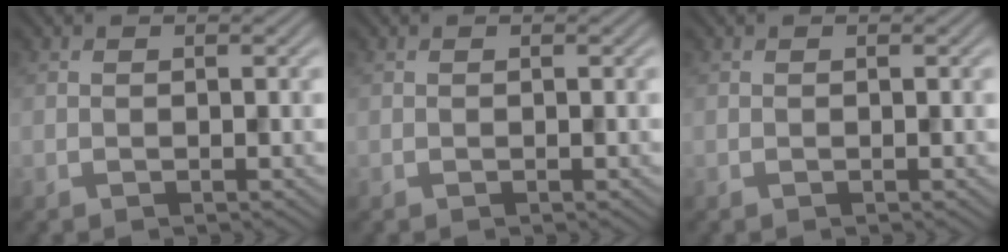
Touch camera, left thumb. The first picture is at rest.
{"total": 0.0}
{"total": 0.0}